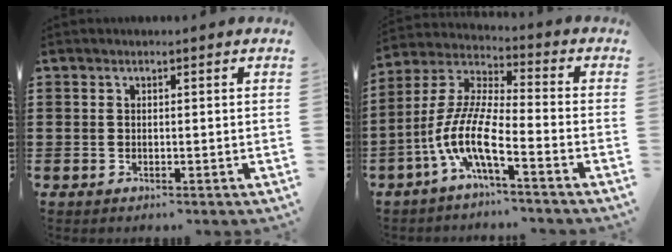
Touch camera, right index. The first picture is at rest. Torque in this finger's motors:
{"motor_torque": [2.14, 0.00, 1.05, 0.21]}